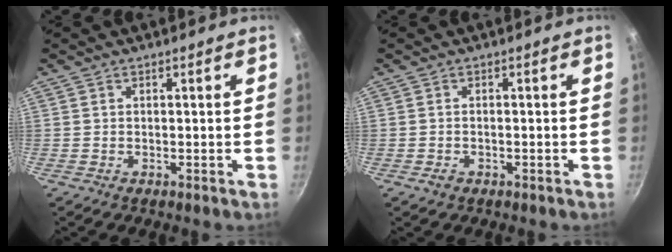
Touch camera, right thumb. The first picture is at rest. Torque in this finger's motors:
{"motor_torque": [-0.05, -0.28, -0.22, -0.14, 0.01]}